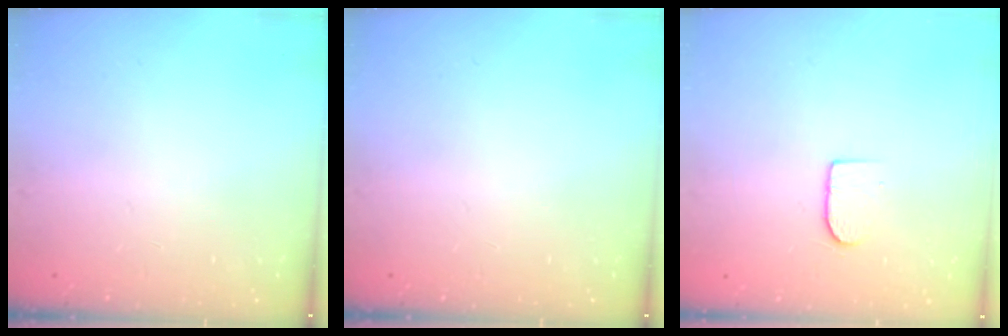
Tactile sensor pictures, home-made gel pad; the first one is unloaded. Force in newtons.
{"total": 0.0}
{"total": 6.0, "press": 5.9, "slide": 0.6}